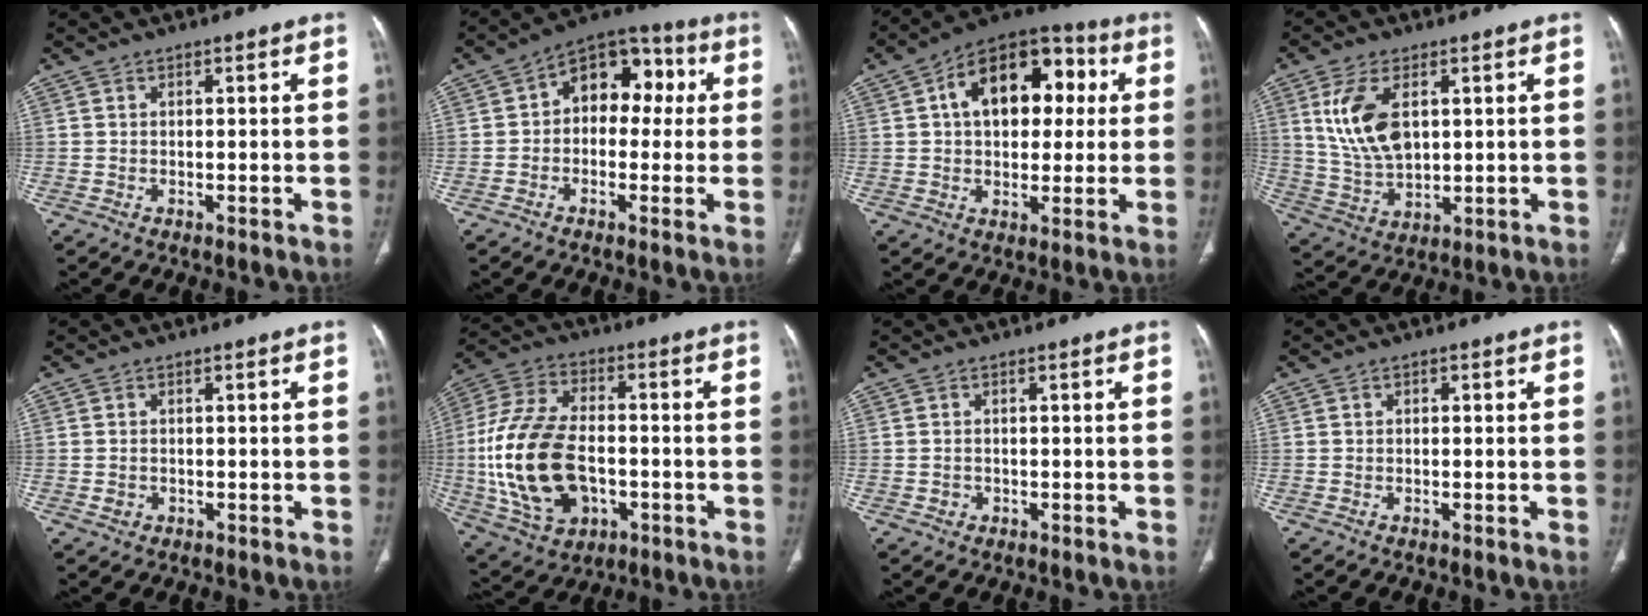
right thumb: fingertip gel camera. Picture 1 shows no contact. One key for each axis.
{"total": 11.9, "fx": 1.4, "fy": 8.3, "fz": 8.4, "tx": -0.071, "ty": 0.037, "tz": 0.004}
{"total": 18.0, "fx": 3.9, "fy": 11.4, "fz": 13.4, "tx": -0.161, "ty": 0.026, "tz": 0.053}
{"total": 11.5, "fx": 3.2, "fy": 6.4, "fz": 9.0, "tx": -0.179, "ty": -0.012, "tz": 0.073}
{"total": 1.3, "fx": -0.4, "fy": 1.1, "fz": 0.6, "tx": -0.010, "ty": 0.004, "tz": -0.003}
{"total": 21.1, "fx": -3.1, "fy": 13.1, "fz": 16.2, "tx": -0.326, "ty": 0.010, "tz": -0.043}
{"total": 1.2, "fx": -0.4, "fy": 1.1, "fz": 0.3, "tx": -0.003, "ty": 0.005, "tz": -0.004}
{"total": 0.5, "fx": 0.1, "fy": 0.4, "fz": 0.3, "tx": -0.003, "ty": 0.001, "tz": 0.000}